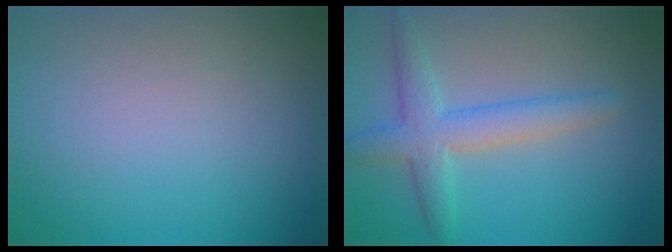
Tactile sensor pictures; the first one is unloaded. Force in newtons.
{"total": 4.3, "press": 4.2, "slide": 0.2}